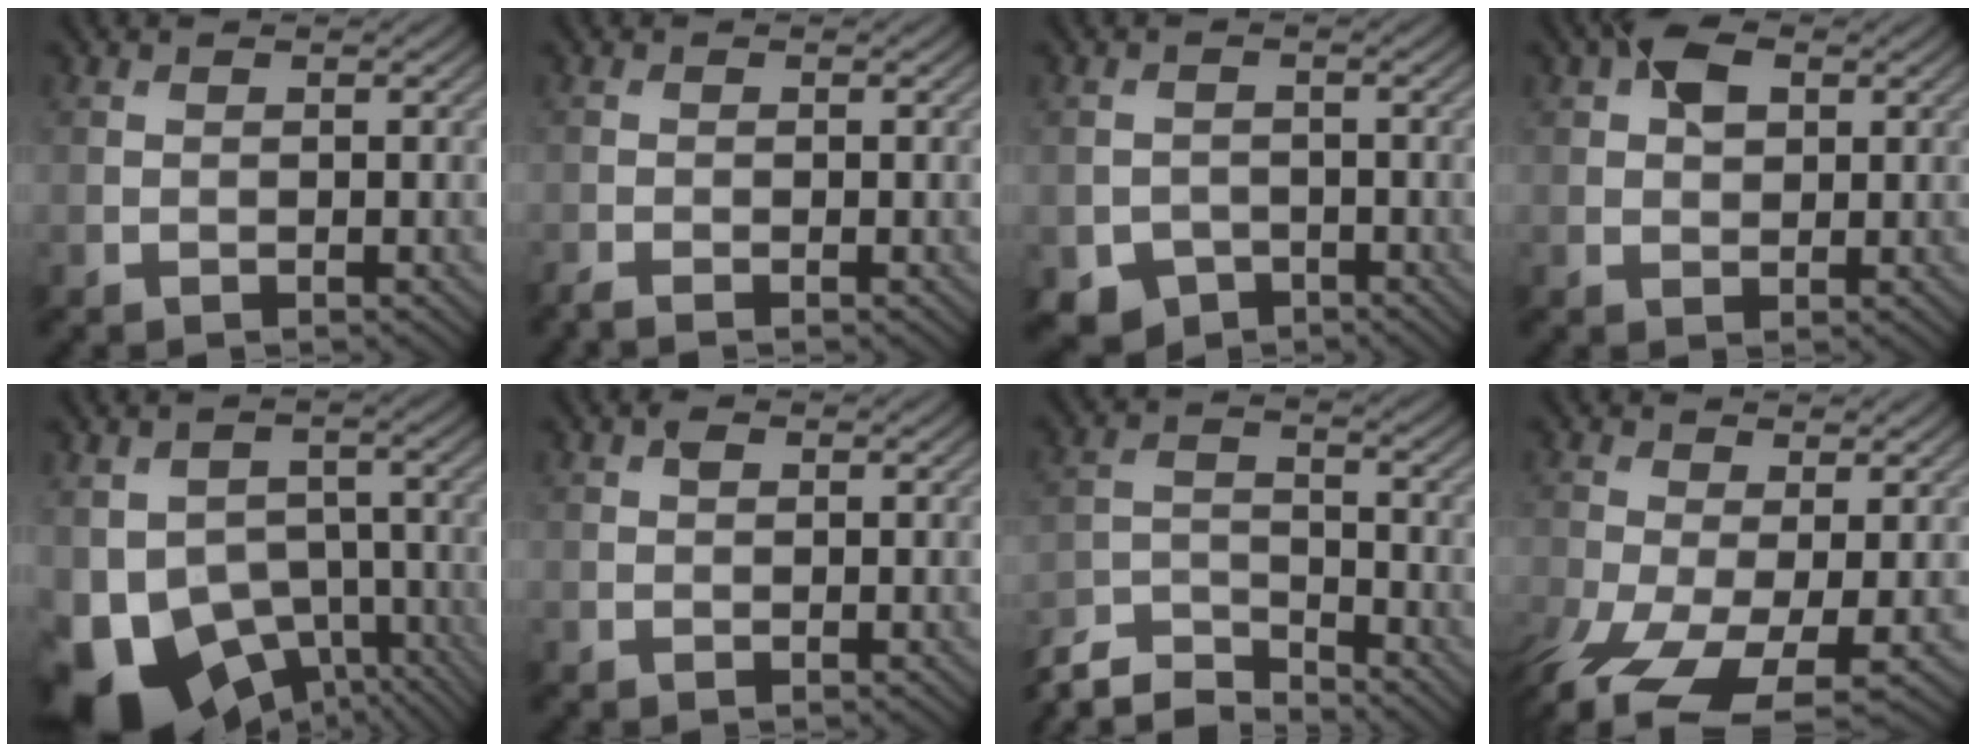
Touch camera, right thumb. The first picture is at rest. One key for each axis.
{"total": 1.2, "fx": -1.0, "fy": 0.0, "fz": 0.7, "tx": -0.014, "ty": -0.006, "tz": -0.027}
{"total": 3.5, "fx": -2.3, "fy": 2.5, "fz": 1.1, "tx": -0.025, "ty": -0.011, "tz": -0.043}
{"total": 3.9, "fx": 1.5, "fy": 2.4, "fz": 2.7, "tx": -0.050, "ty": 0.009, "tz": 0.021}
{"total": 13.1, "fx": -6.1, "fy": 9.2, "fz": 7.1, "tx": -0.163, "ty": -0.045, "tz": -0.083}
{"total": 0.8, "fx": 0.4, "fy": 0.5, "fz": 0.5, "tx": -0.009, "ty": -0.001, "tz": 0.007}
{"total": 7.9, "fx": -7.4, "fy": 1.6, "fz": 2.5, "tx": -0.055, "ty": -0.009, "tz": -0.150}
{"total": 8.7, "fx": -3.9, "fy": 3.7, "fz": 6.9, "tx": -0.155, "ty": -0.032, "tz": -0.066}